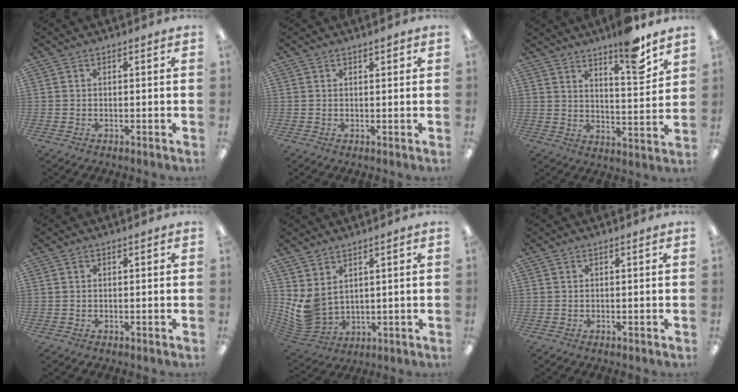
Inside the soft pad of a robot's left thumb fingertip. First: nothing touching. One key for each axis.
{"total": 0.9, "fx": 0.6, "fy": 0.4, "fz": 0.5, "tx": 0.000, "ty": -0.002, "tz": 0.010}
{"total": 11.2, "fx": 8.6, "fy": 2.2, "fz": 6.8, "tx": -0.081, "ty": -0.061, "tz": 0.140}
{"total": 0.0}
{"total": 7.6, "fx": 2.7, "fy": 5.5, "fz": 4.5, "tx": -0.122, "ty": -0.020, "tz": 0.053}
{"total": 0.0}